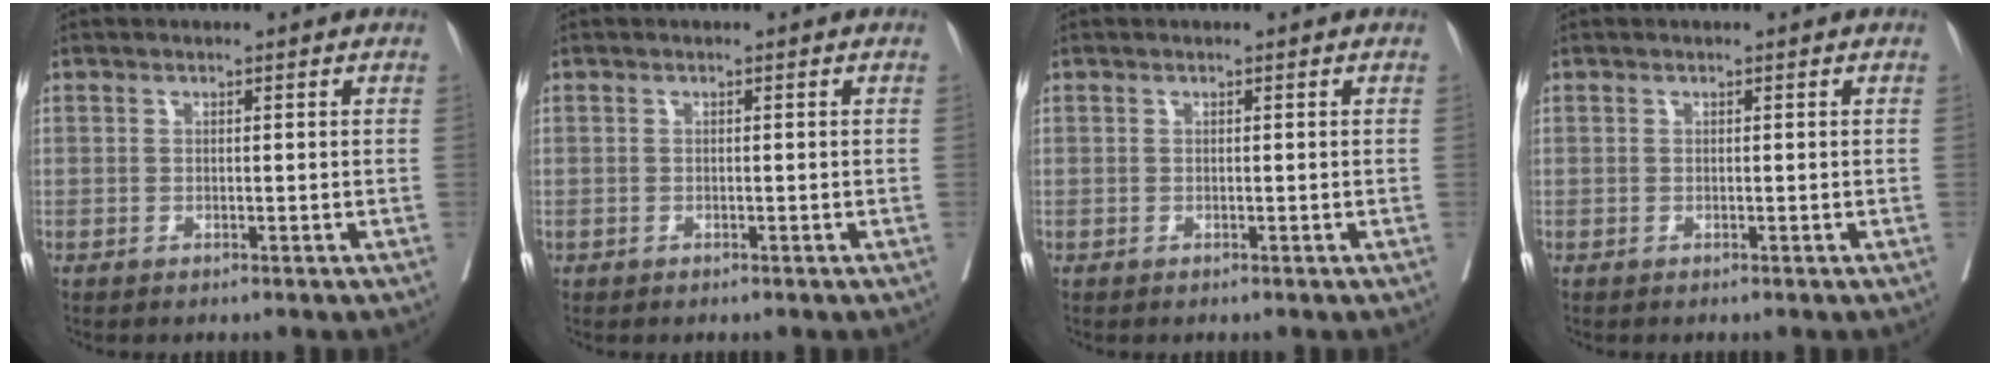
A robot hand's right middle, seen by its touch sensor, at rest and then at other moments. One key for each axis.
{"total": 0.6, "fx": 0.6, "fy": -0.1, "fz": 0.0, "tx": 0.000, "ty": 0.003, "tz": 0.011}
{"total": 0.0}
{"total": 0.0}